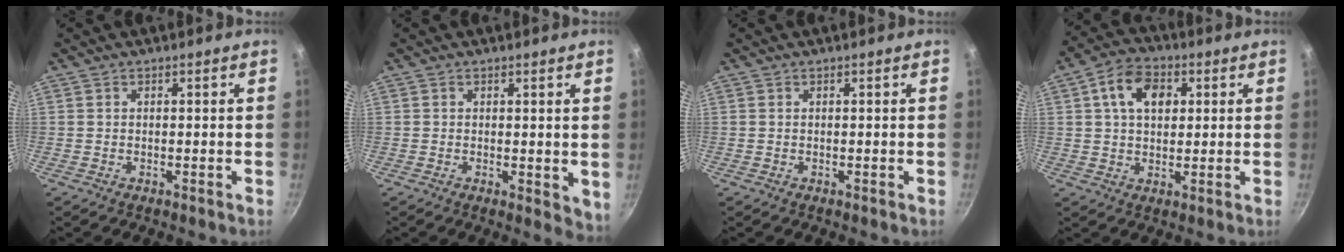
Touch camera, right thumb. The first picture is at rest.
{"total": 3.8, "force": [0.5, 2.2, 3.1], "torque": [-0.035, -0.007, 0.008]}
{"total": 0.0}
{"total": 9.5, "force": [2.7, 6.5, 6.5], "torque": [-0.093, 0.007, 0.035]}